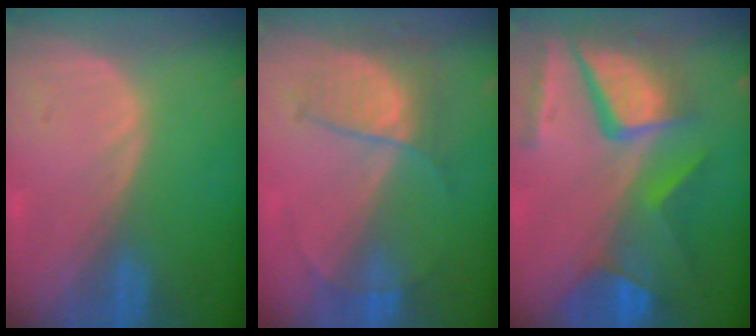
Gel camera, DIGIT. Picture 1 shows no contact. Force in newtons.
{"total": 7.3, "press": 6.2, "slide": 3.9}
{"total": 11.8, "press": 9.8, "slide": 6.6}